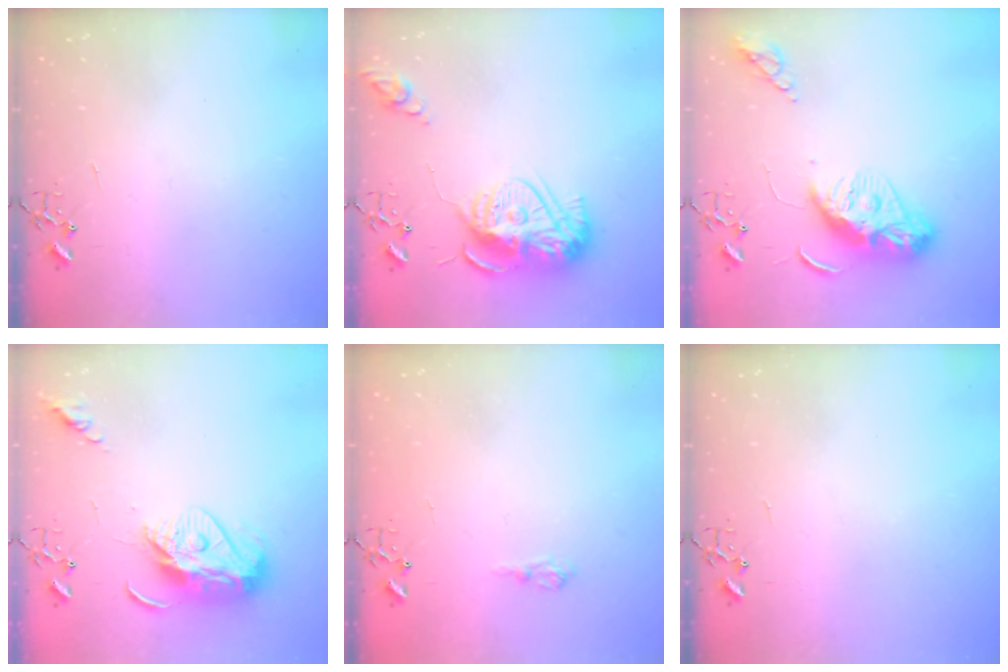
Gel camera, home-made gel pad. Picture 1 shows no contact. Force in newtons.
{"total": 16.0, "press": 16.0, "slide": 1.5}
{"total": 11.6, "press": 11.6, "slide": 1.0}
{"total": 12.3, "press": 12.2, "slide": 1.1}
{"total": 6.5, "press": 6.5, "slide": 0.9}
{"total": 0.0}